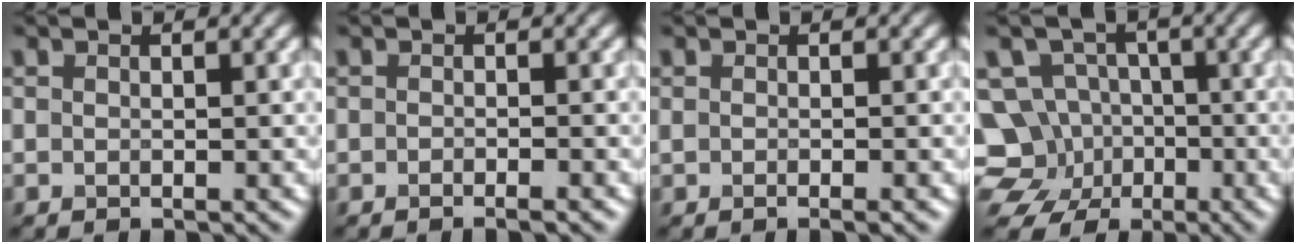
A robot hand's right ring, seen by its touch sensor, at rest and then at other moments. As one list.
[{"total": 1.3, "force": [-0.8, 0.2, 1.0], "torque": [-0.011, -0.002, -0.013]}, {"total": 1.3, "force": [-0.5, 0.3, 1.2], "torque": [-0.015, -0.007, -0.010]}, {"total": 11.1, "force": [-4.0, 9.7, 3.5], "torque": [-0.055, -0.005, -0.099]}]